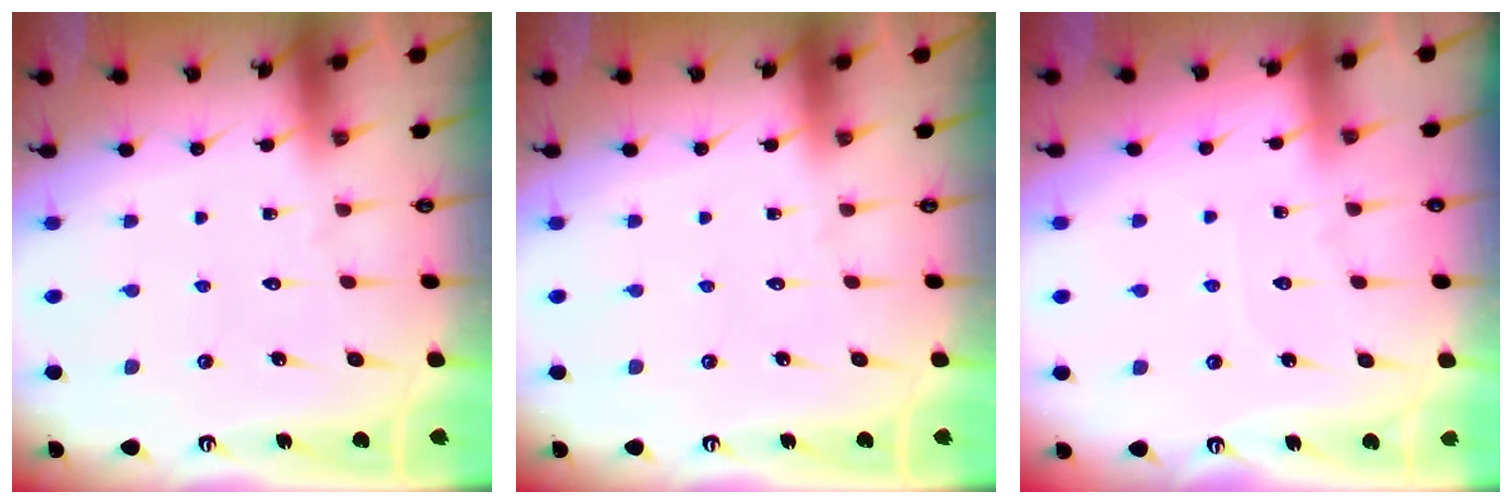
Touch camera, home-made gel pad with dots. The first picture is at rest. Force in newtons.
{"total": 0.0}
{"total": 2.4, "press": 2.4, "slide": 0.3}